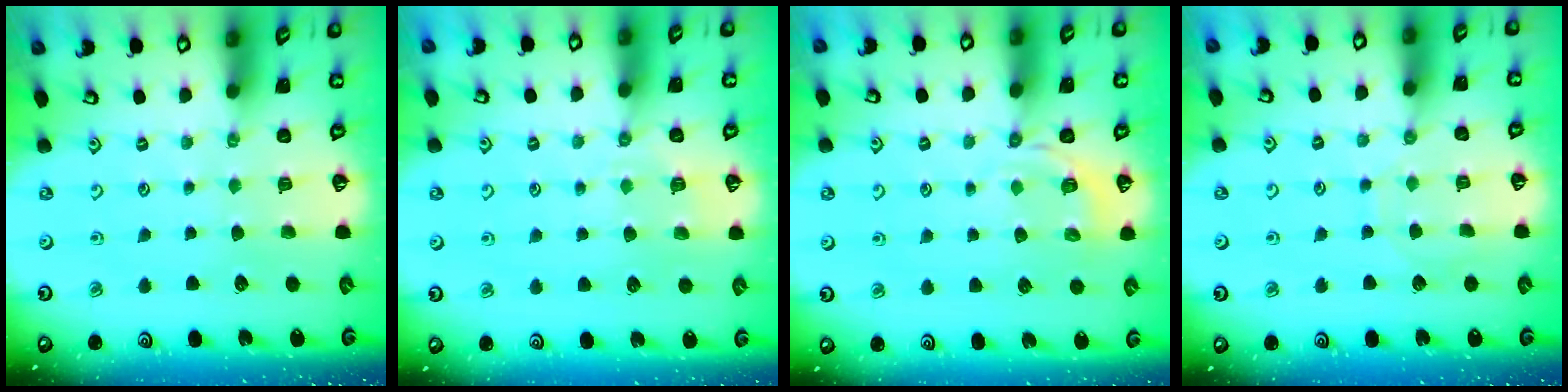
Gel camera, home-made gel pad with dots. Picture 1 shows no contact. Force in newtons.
{"total": 3.0, "press": 2.9, "slide": 0.7}
{"total": 4.5, "press": 4.1, "slide": 2.0}
{"total": 6.3, "press": 6.3, "slide": 0.6}